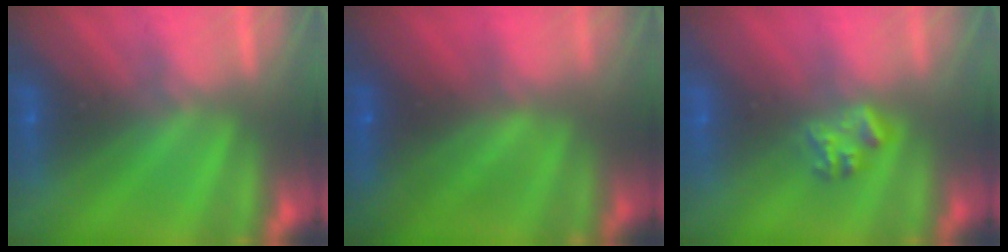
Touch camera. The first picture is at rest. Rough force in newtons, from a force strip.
{"total": 7.8}
{"total": 2.3}